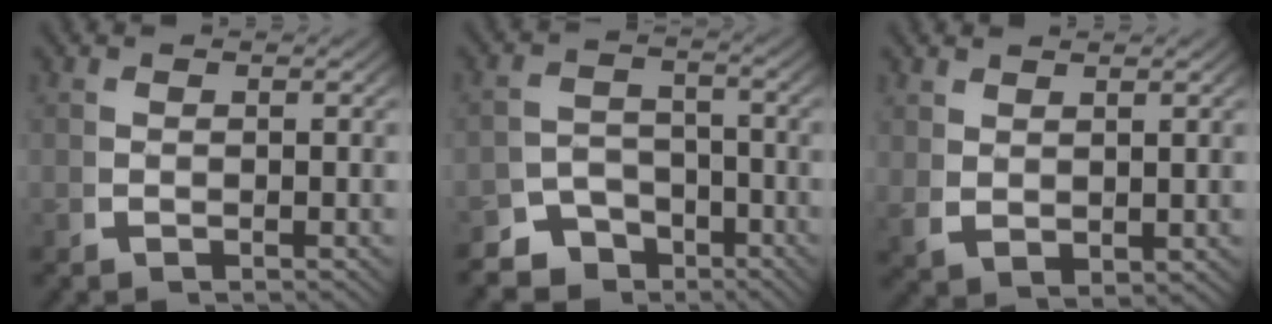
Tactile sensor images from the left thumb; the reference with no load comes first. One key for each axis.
{"total": 7.2, "fx": -4.6, "fy": 5.1, "fz": 2.0, "tx": -0.009, "ty": -0.033, "tz": -0.078}
{"total": 2.0, "fx": 1.2, "fy": 1.2, "fz": 1.2, "tx": -0.028, "ty": -0.007, "tz": 0.038}